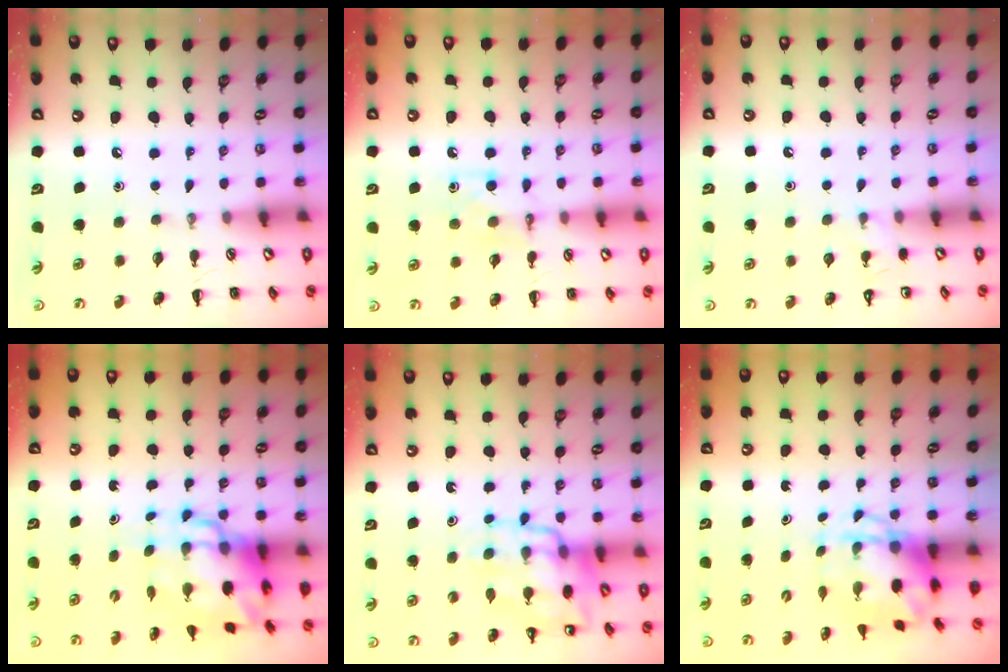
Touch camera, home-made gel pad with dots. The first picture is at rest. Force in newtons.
{"total": 5.6, "press": 5.5, "slide": 1.2}
{"total": 3.5, "press": 3.3, "slide": 1.3}
{"total": 11.0, "press": 10.6, "slide": 3.0}
{"total": 14.0, "press": 13.5, "slide": 3.7}
{"total": 5.6, "press": 5.6, "slide": 0.8}